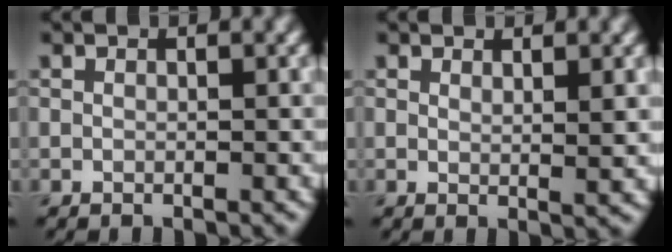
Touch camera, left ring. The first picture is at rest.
{"total": 1.6, "force": [1.0, 0.3, 1.2], "torque": [-0.015, -0.004, 0.016]}